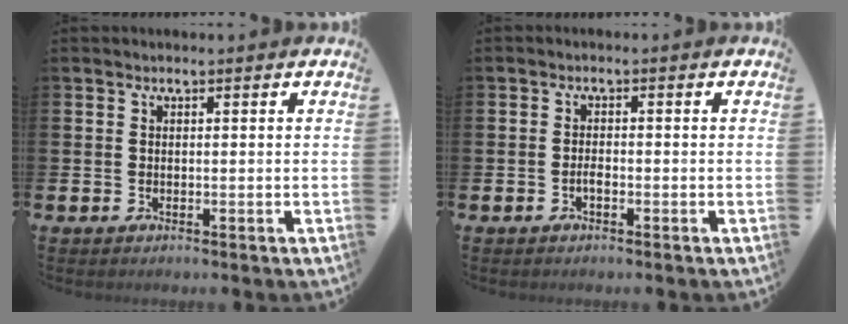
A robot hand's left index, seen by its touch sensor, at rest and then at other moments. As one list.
[{"total": 1.4, "force": [-0.7, 0.5, 1.1], "torque": [-0.019, 0.000, -0.014]}]